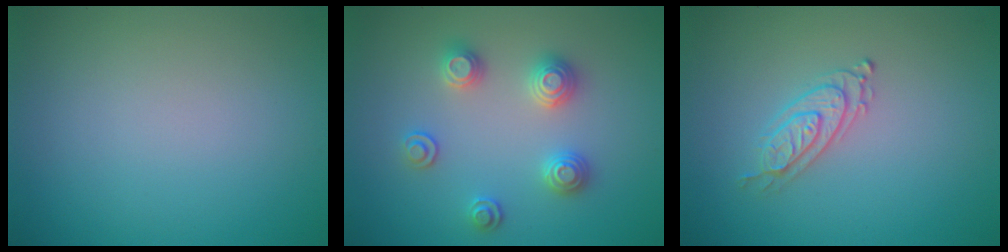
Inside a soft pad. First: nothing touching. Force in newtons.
{"total": 2.9, "press": 2.8, "slide": 0.8}
{"total": 2.2, "press": 2.0, "slide": 0.8}